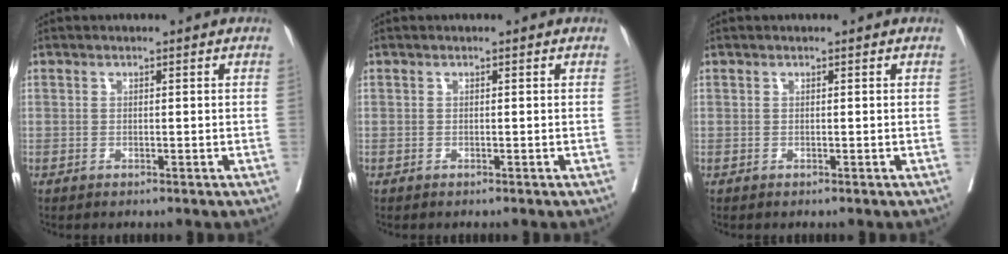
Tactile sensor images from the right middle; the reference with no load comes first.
{"total": 0.0}
{"total": 0.0}